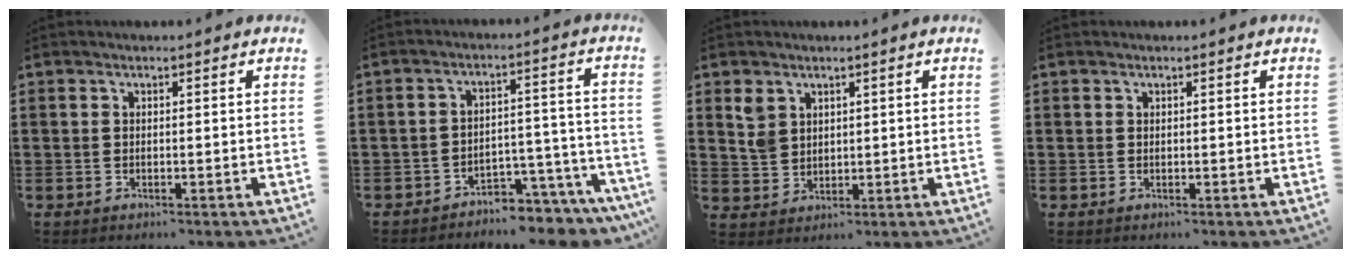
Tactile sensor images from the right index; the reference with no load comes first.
{"total": 4.6, "force": [-4.4, 0.7, 1.1], "torque": [-0.023, 0.009, -0.088]}
{"total": 3.7, "force": [2.2, 2.8, 1.1], "torque": [-0.034, 0.011, 0.042]}
{"total": 0.0}